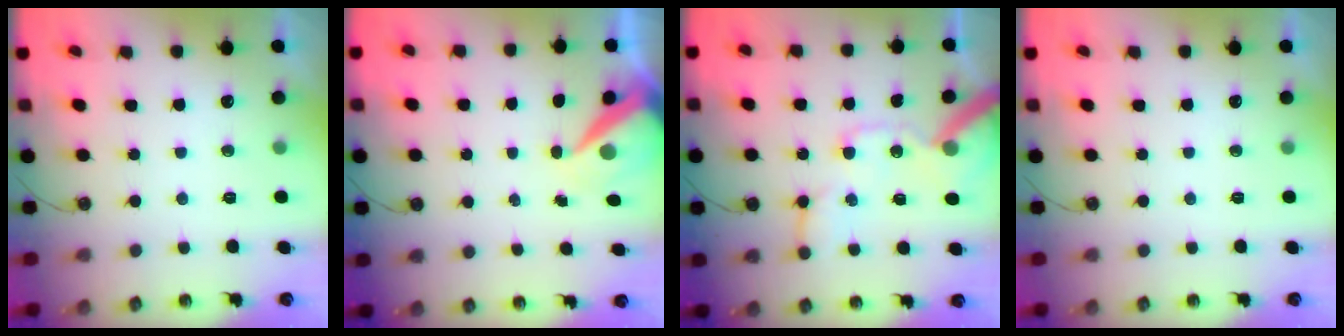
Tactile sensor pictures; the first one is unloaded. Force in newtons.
{"total": 8.6, "press": 8.5, "slide": 1.1}
{"total": 16.4, "press": 16.2, "slide": 2.0}
{"total": 0.0}